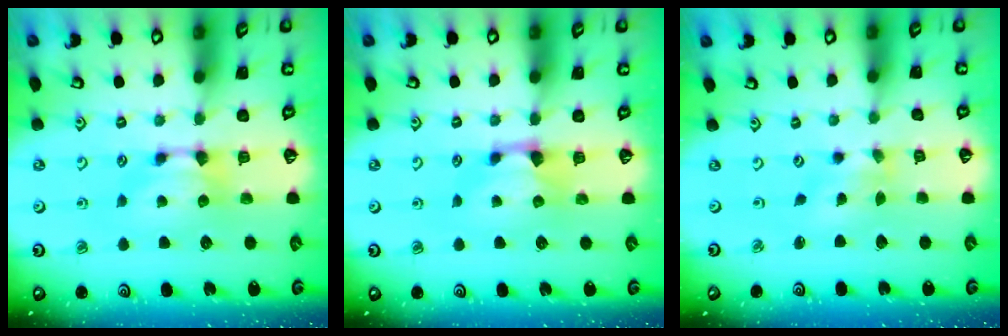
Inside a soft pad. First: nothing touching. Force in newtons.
{"total": 0.6, "press": 0.1, "slide": 0.6}
{"total": 1.5, "press": 1.0, "slide": 1.1}